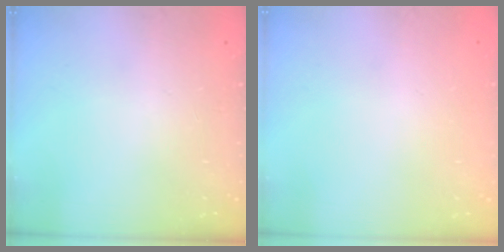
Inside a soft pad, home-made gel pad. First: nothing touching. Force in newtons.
{"total": 0.0}